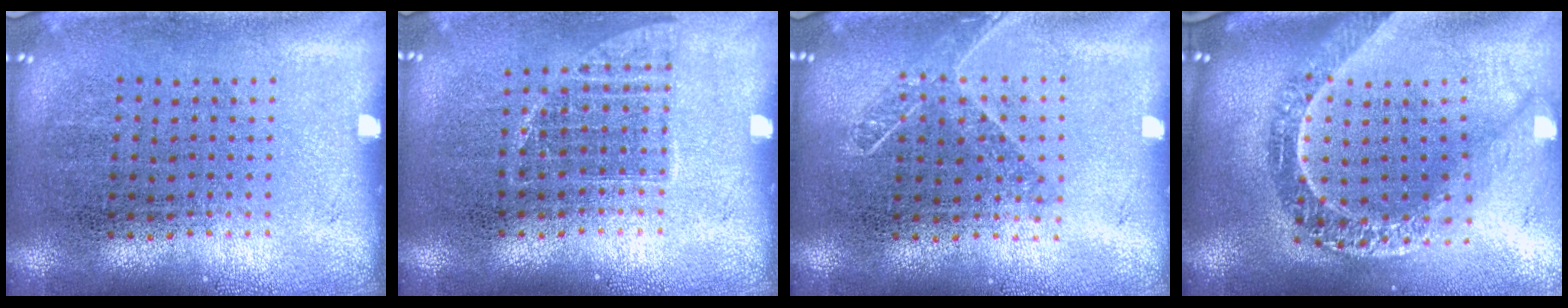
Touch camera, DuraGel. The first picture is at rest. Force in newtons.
{"total": 0.9, "press": 0.8, "slide": 0.3}
{"total": 1.4, "press": 1.1, "slide": 0.8}
{"total": 2.9, "press": 2.3, "slide": 1.8}